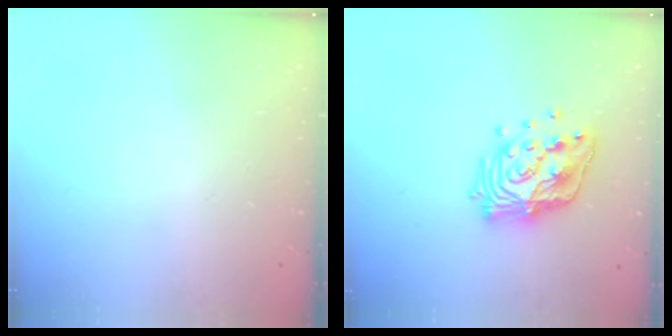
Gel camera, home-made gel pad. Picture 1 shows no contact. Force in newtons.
{"total": 16.7, "press": 16.7, "slide": 1.4}